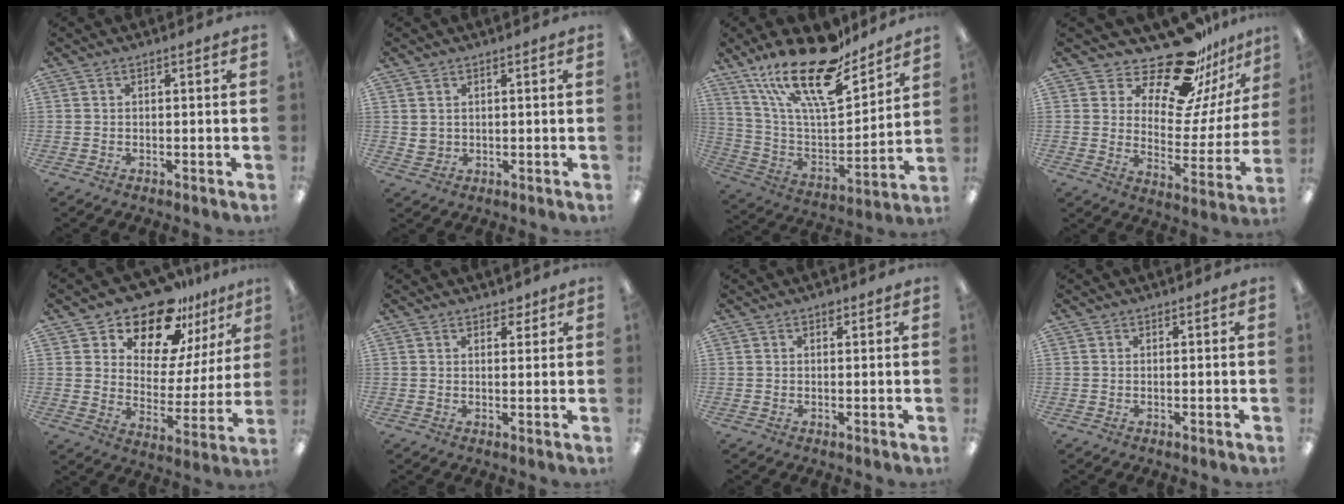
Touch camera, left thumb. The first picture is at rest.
{"total": 2.4, "force": [1.1, 2.1, 0.1], "torque": [0.001, -0.002, 0.020]}
{"total": 23.2, "force": [17.0, 7.7, 13.8], "torque": [-0.255, -0.109, 0.294]}
{"total": 19.9, "force": [16.3, 7.1, 9.0], "torque": [-0.143, -0.121, 0.279]}
{"total": 17.0, "force": [14.2, 6.9, 6.1], "torque": [-0.107, -0.115, 0.252]}
{"total": 2.4, "force": [1.9, 1.4, 0.6], "torque": [0.003, -0.004, 0.033]}
{"total": 1.0, "force": [0.7, 0.6, 0.4], "torque": [-0.002, -0.003, 0.011]}
{"total": 0.0}